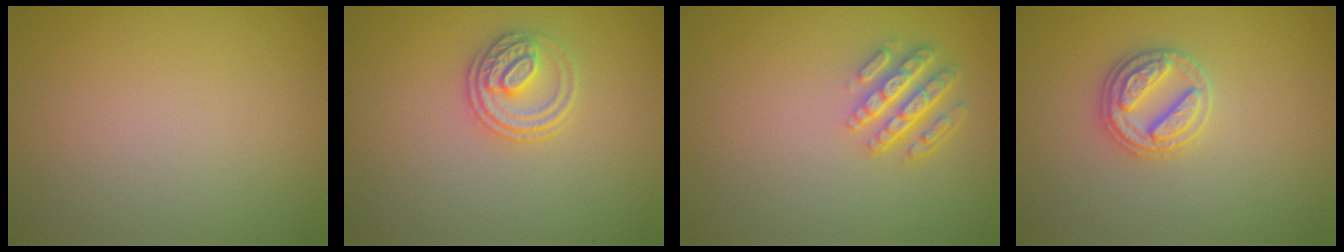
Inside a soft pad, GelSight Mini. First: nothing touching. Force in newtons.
{"total": 2.8, "press": 2.7, "slide": 1.0}
{"total": 4.5, "press": 3.4, "slide": 3.0}
{"total": 2.8, "press": 2.8, "slide": 0.2}